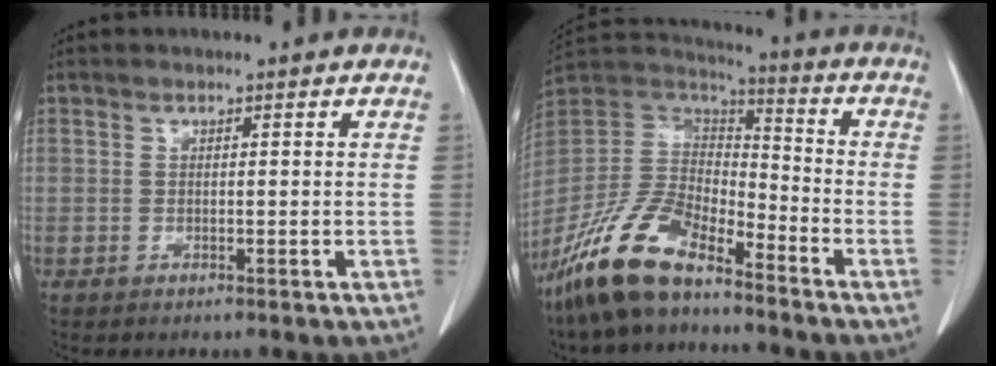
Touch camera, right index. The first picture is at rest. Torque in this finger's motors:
{"motor_torque": [-0.13, -0.36, -0.08, -0.07]}